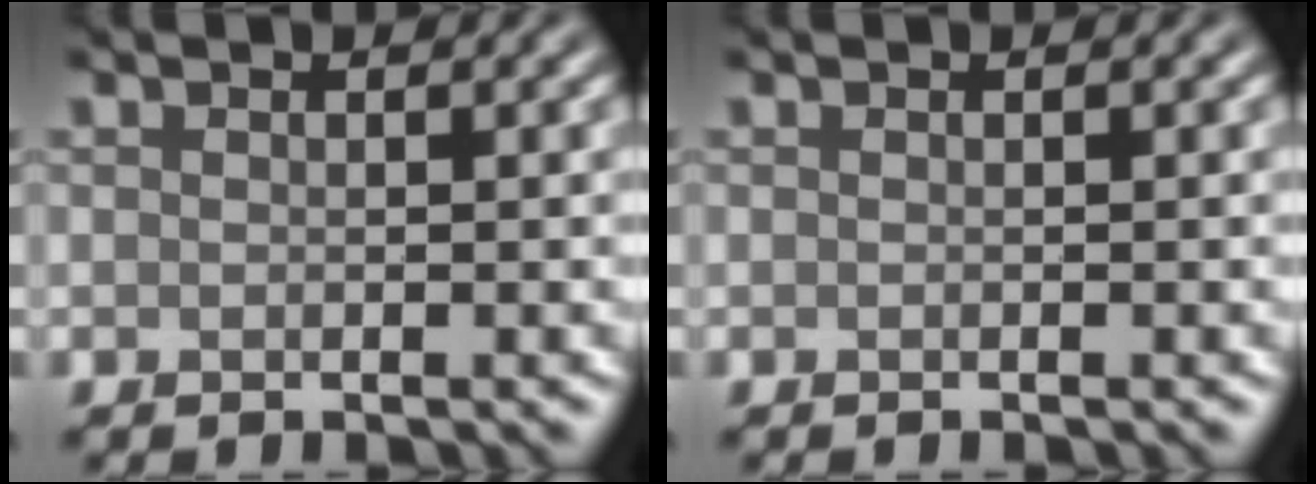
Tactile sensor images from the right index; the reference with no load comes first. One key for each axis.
{"total": 0.0}